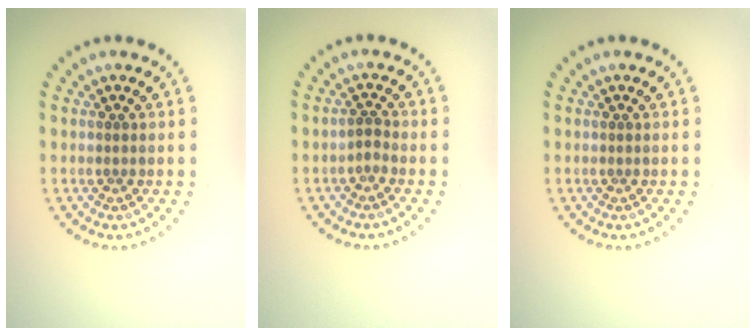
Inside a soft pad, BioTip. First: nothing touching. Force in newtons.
{"total": 1.0, "press": 0.8, "slide": 0.5}
{"total": 0.0}